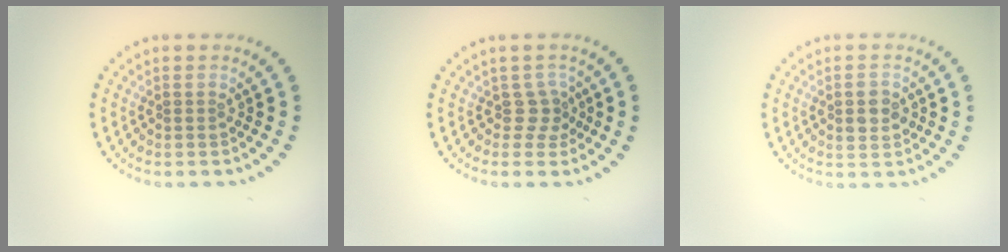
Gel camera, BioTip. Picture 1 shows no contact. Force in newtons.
{"total": 1.9, "press": 1.2, "slide": 1.4}
{"total": 2.3, "press": 2.3, "slide": 0.1}